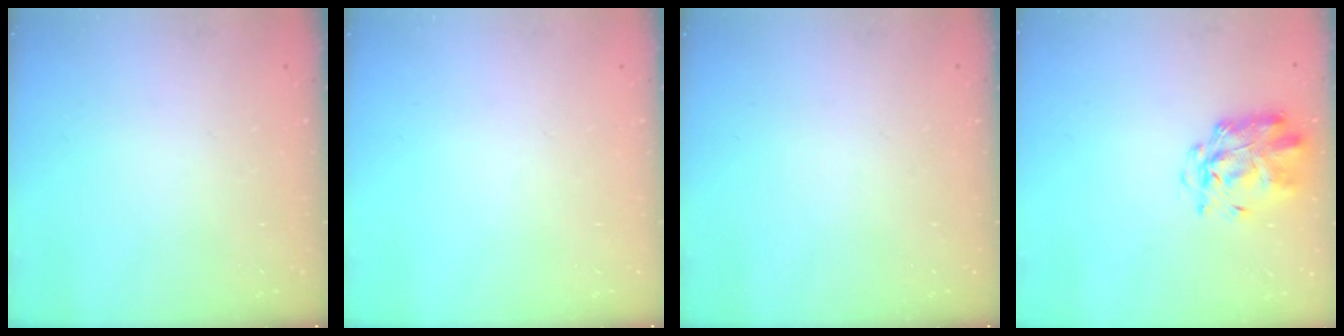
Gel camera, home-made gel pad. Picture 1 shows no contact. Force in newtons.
{"total": 0.0}
{"total": 0.0}
{"total": 2.9, "press": 2.8, "slide": 0.7}